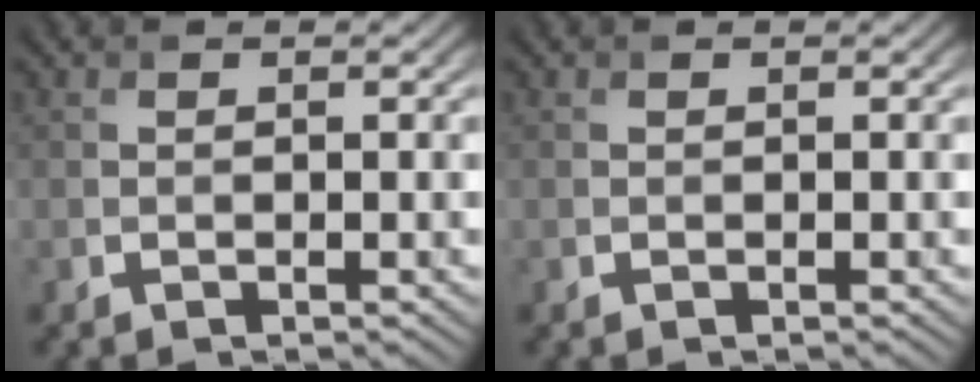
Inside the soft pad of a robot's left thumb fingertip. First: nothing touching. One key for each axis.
{"total": 0.0}